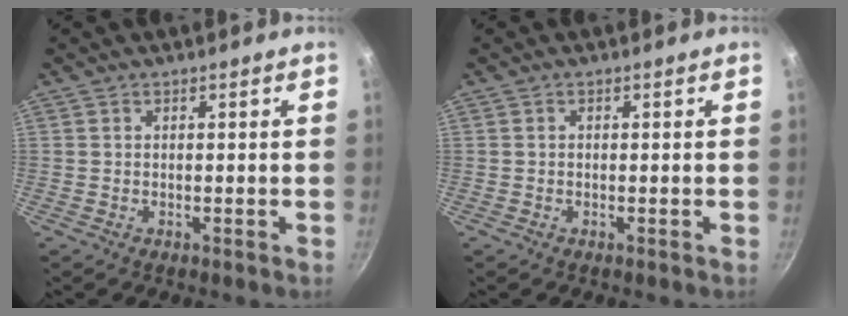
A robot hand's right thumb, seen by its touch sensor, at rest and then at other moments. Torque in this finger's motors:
{"motor_torque": [-0.50, -0.28, -0.16, -0.23, 0.02]}